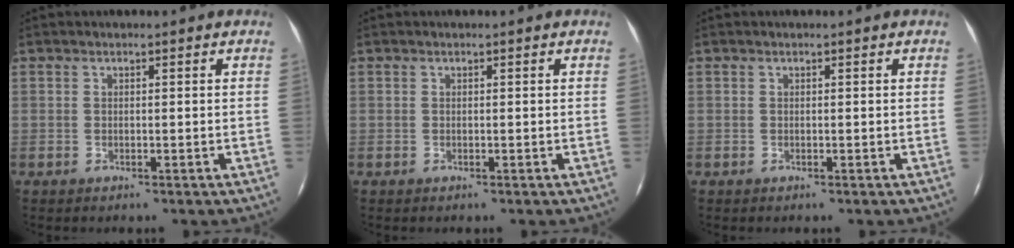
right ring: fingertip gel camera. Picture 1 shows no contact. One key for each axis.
{"total": 0.0}
{"total": 0.0}